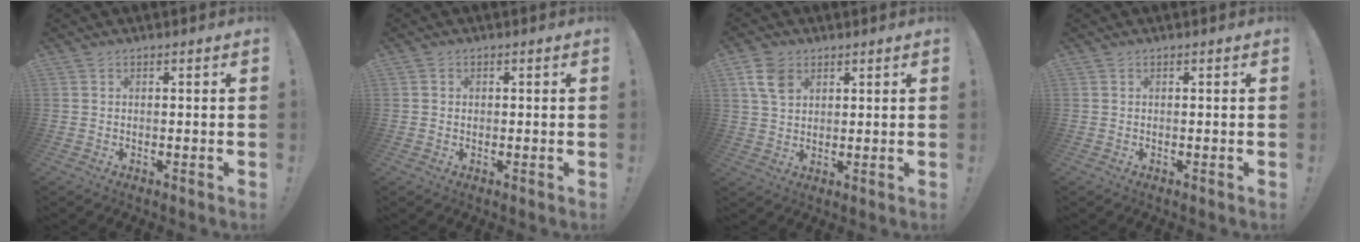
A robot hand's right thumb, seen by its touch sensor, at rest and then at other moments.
{"total": 1.0, "force": [0.1, 1.0, 0.1], "torque": [-0.001, 0.003, 0.002]}
{"total": 7.9, "force": [3.7, 5.5, 4.4], "torque": [-0.077, -0.006, 0.072]}
{"total": 0.0}